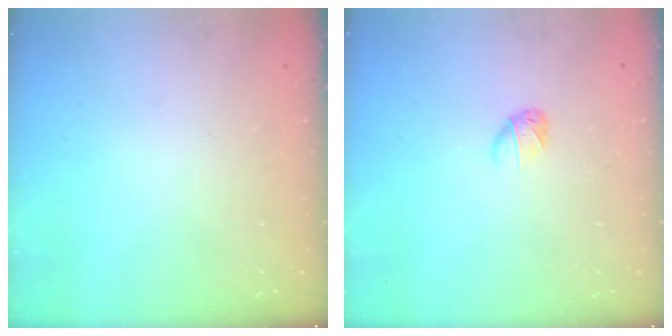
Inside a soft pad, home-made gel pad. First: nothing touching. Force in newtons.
{"total": 3.0, "press": 2.9, "slide": 0.7}